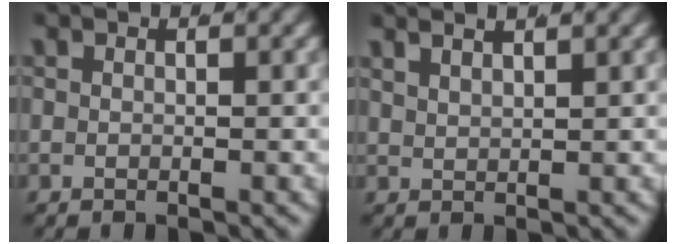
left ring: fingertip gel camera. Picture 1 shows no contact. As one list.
[{"total": 3.2, "force": [3.0, 0.4, 1.1], "torque": [-0.016, 0.009, 0.052]}]